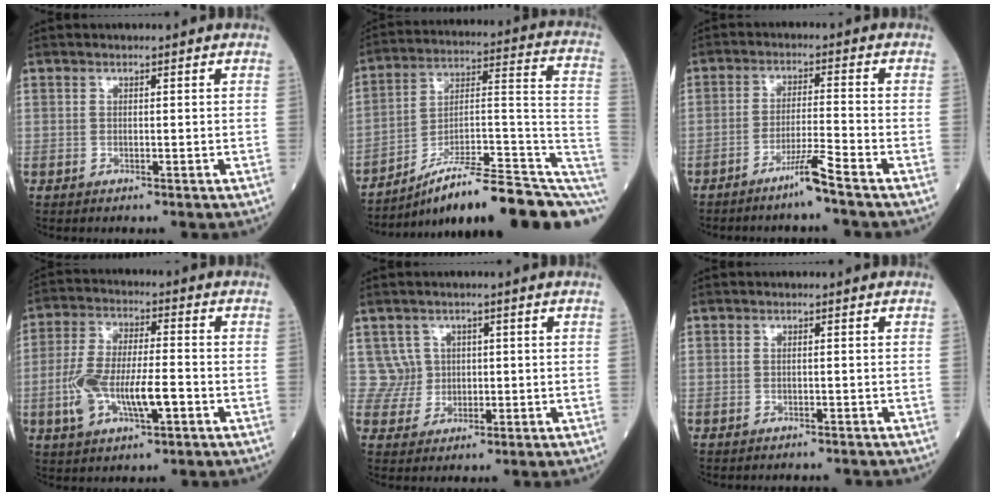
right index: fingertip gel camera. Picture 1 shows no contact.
{"total": 20.6, "force": [-13.2, 3.6, 15.4], "torque": [-0.159, 0.050, -0.200]}
{"total": 4.9, "force": [-3.6, -1.1, 3.1], "torque": [-0.058, -0.011, -0.075]}
{"total": 10.9, "force": [-2.8, 3.4, 10.0], "torque": [-0.206, 0.010, -0.047]}
{"total": 4.0, "force": [1.2, 3.8, -0.4], "torque": [0.019, 0.009, 0.023]}
{"total": 2.0, "force": [-2.0, 0.3, 0.0], "torque": [0.000, -0.005, -0.026]}